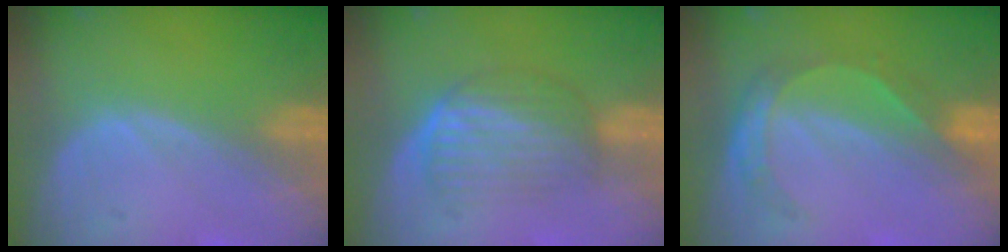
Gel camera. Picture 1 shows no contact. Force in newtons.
{"total": 6.7, "press": 5.8, "slide": 3.2}
{"total": 5.7, "press": 4.8, "slide": 3.0}